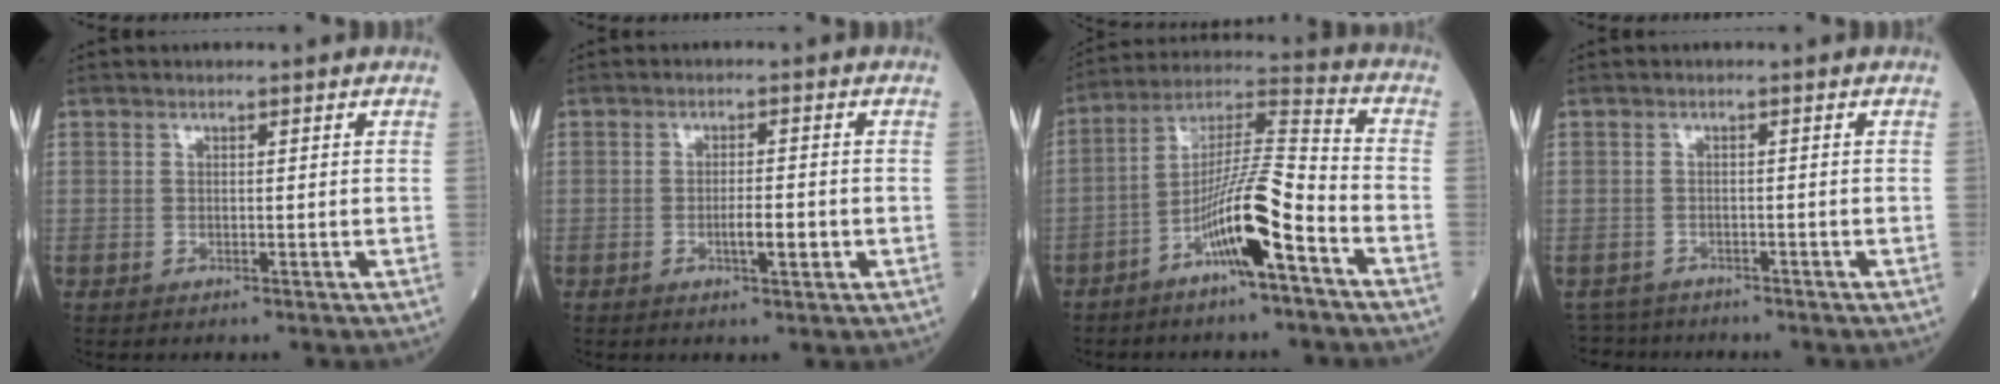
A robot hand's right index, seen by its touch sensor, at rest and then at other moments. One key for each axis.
{"total": 3.3, "fx": -0.9, "fy": 0.5, "fz": 3.2, "tx": -0.053, "ty": -0.001, "tz": -0.012}
{"total": 12.6, "fx": -6.1, "fy": 0.9, "fz": 11.0, "tx": -0.208, "ty": 0.010, "tz": -0.111}
{"total": 3.7, "fx": -3.4, "fy": 1.4, "fz": -0.8, "tx": 0.013, "ty": -0.005, "tz": -0.063}